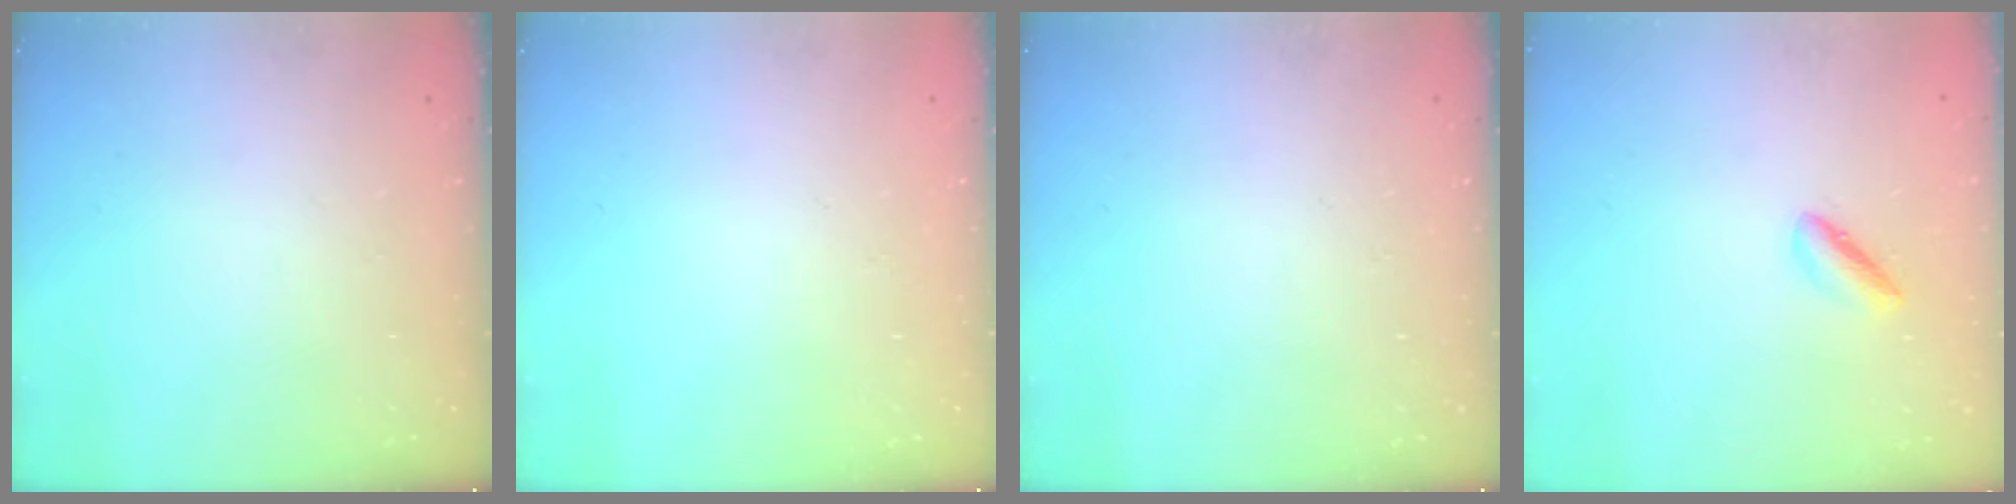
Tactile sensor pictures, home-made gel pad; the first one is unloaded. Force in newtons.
{"total": 0.0}
{"total": 0.0}
{"total": 2.0, "press": 1.9, "slide": 0.5}